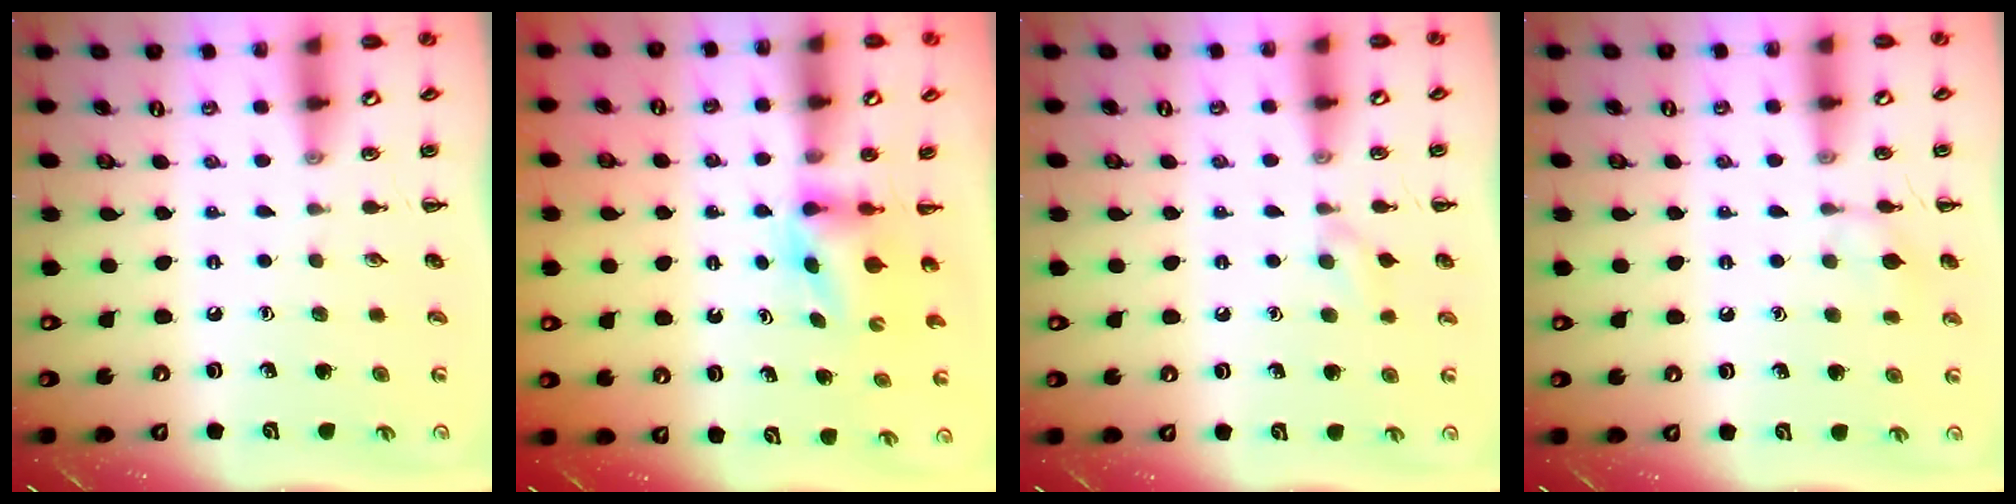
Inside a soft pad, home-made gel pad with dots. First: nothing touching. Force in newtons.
{"total": 3.6, "press": 3.6, "slide": 0.6}
{"total": 5.5, "press": 5.1, "slide": 2.1}
{"total": 7.0, "press": 6.9, "slide": 1.5}